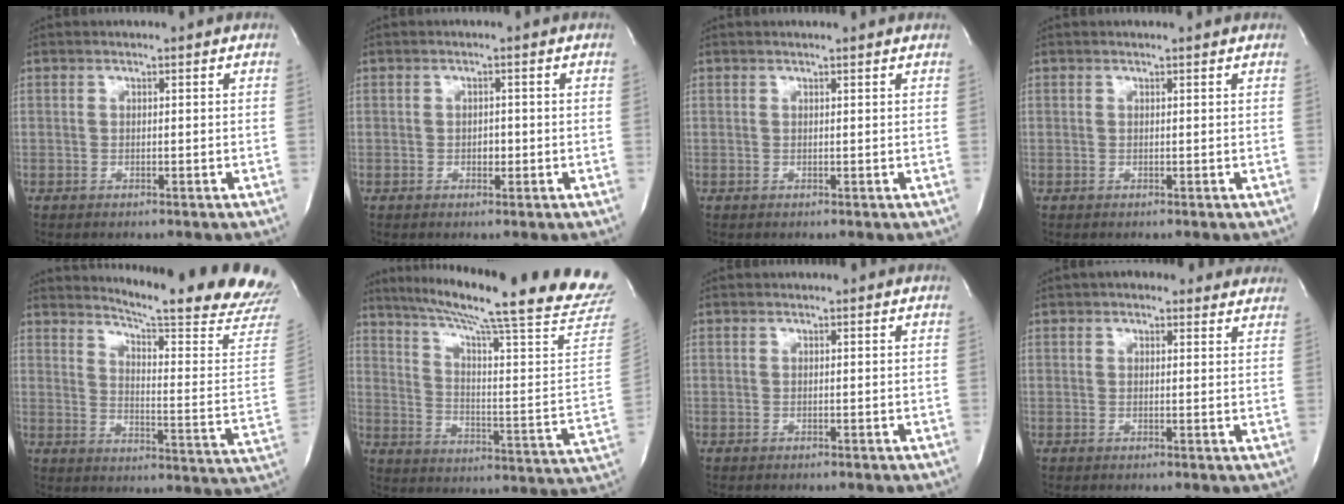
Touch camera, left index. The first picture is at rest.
{"total": 1.4, "force": [-0.3, 0.9, 1.0], "torque": [-0.015, 0.002, -0.005]}
{"total": 2.3, "force": [2.1, -0.1, 0.8], "torque": [-0.016, 0.012, 0.023]}
{"total": 1.2, "force": [1.1, -0.1, 0.4], "torque": [-0.012, 0.007, 0.013]}
{"total": 22.1, "force": [20.5, -0.7, 8.2], "torque": [-0.124, -0.128, 0.244]}
{"total": 27.7, "force": [23.3, -0.1, 15.1], "torque": [-0.232, -0.081, 0.300]}
{"total": 0.0}
{"total": 7.4, "force": [6.1, 2.7, 3.2], "torque": [-0.030, 0.020, 0.068]}